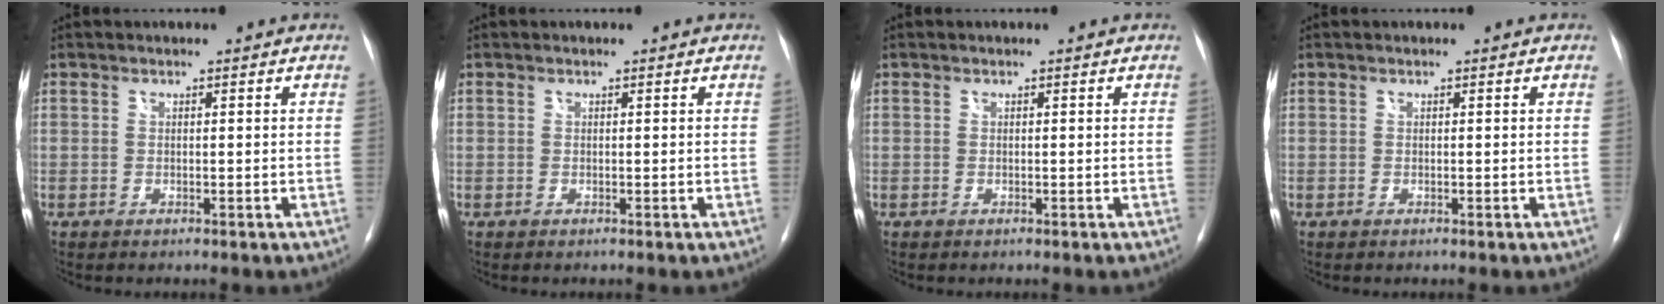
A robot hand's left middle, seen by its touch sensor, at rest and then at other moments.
{"total": 0.0}
{"total": 0.0}
{"total": 0.0}